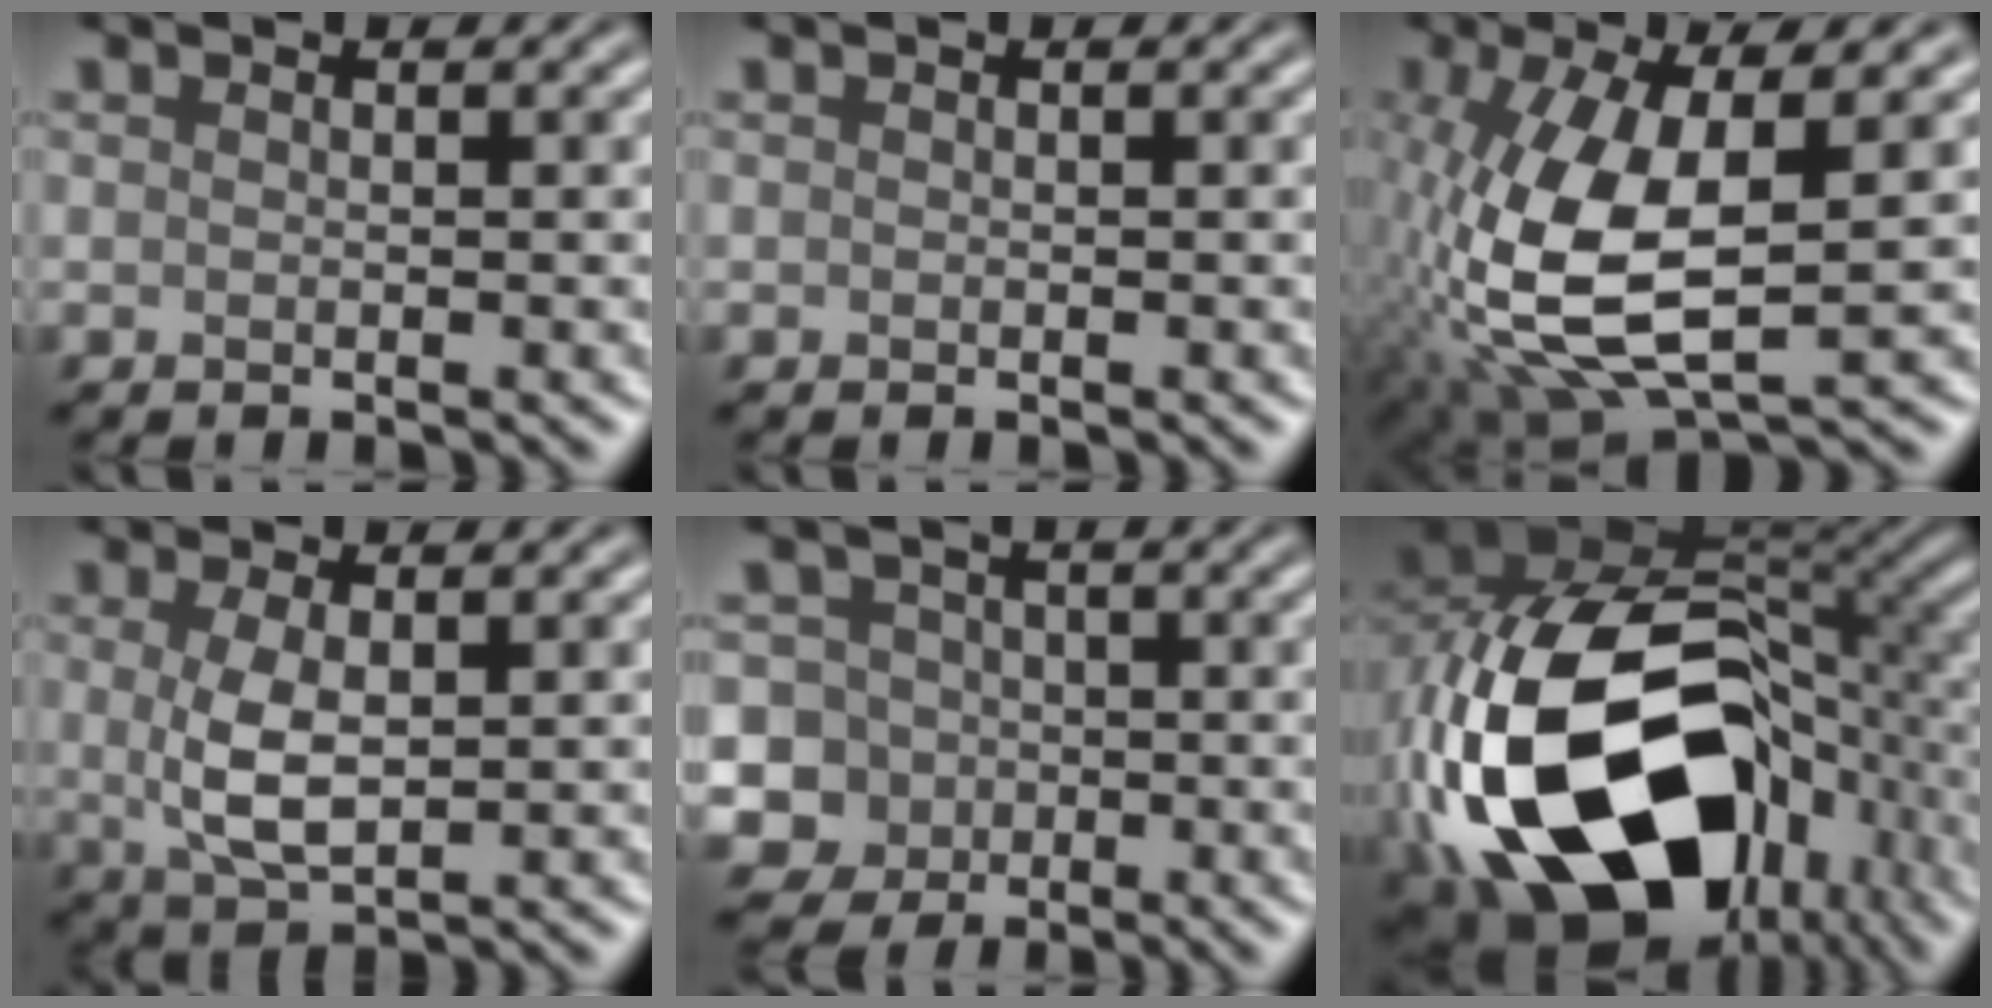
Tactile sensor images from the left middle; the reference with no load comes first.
{"total": 0.0}
{"total": 10.4, "force": [-1.1, 4.5, 9.3], "torque": [-0.221, -0.009, -0.020]}
{"total": 3.8, "force": [0.2, 1.7, 3.4], "torque": [-0.084, -0.003, 0.010]}
{"total": 8.0, "force": [-1.9, 7.6, 1.8], "torque": [-0.036, 0.015, -0.071]}
{"total": 21.5, "force": [-6.4, 13.4, 15.6], "torque": [-0.346, -0.035, -0.089]}